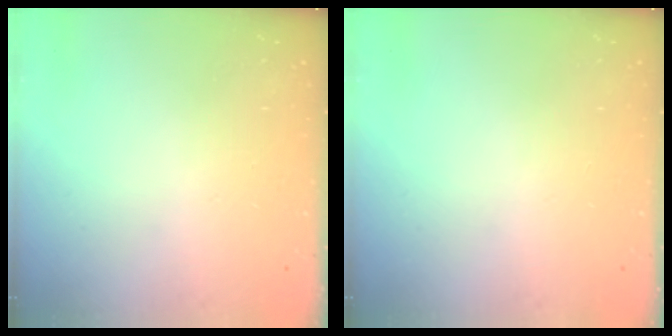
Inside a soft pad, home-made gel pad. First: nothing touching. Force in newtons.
{"total": 0.0}